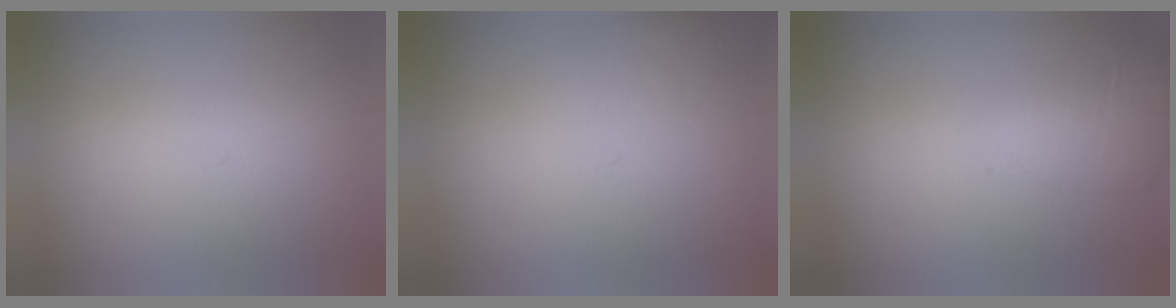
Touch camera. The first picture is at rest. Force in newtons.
{"total": 1.4}
{"total": 2.1}